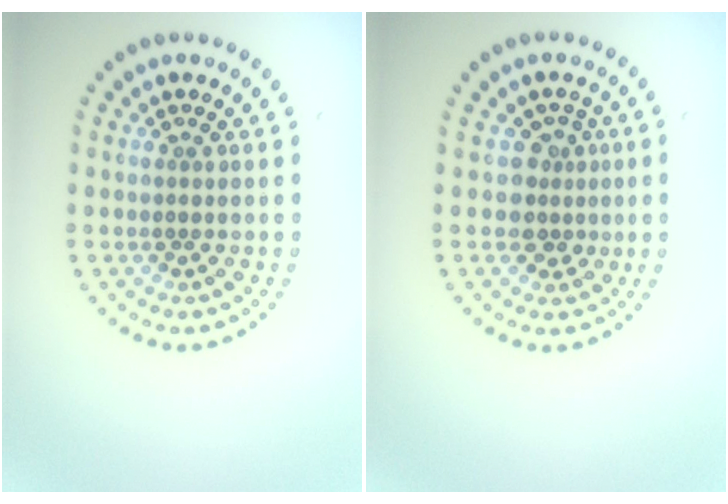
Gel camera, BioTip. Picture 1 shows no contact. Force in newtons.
{"total": 2.4, "press": 1.9, "slide": 1.4}